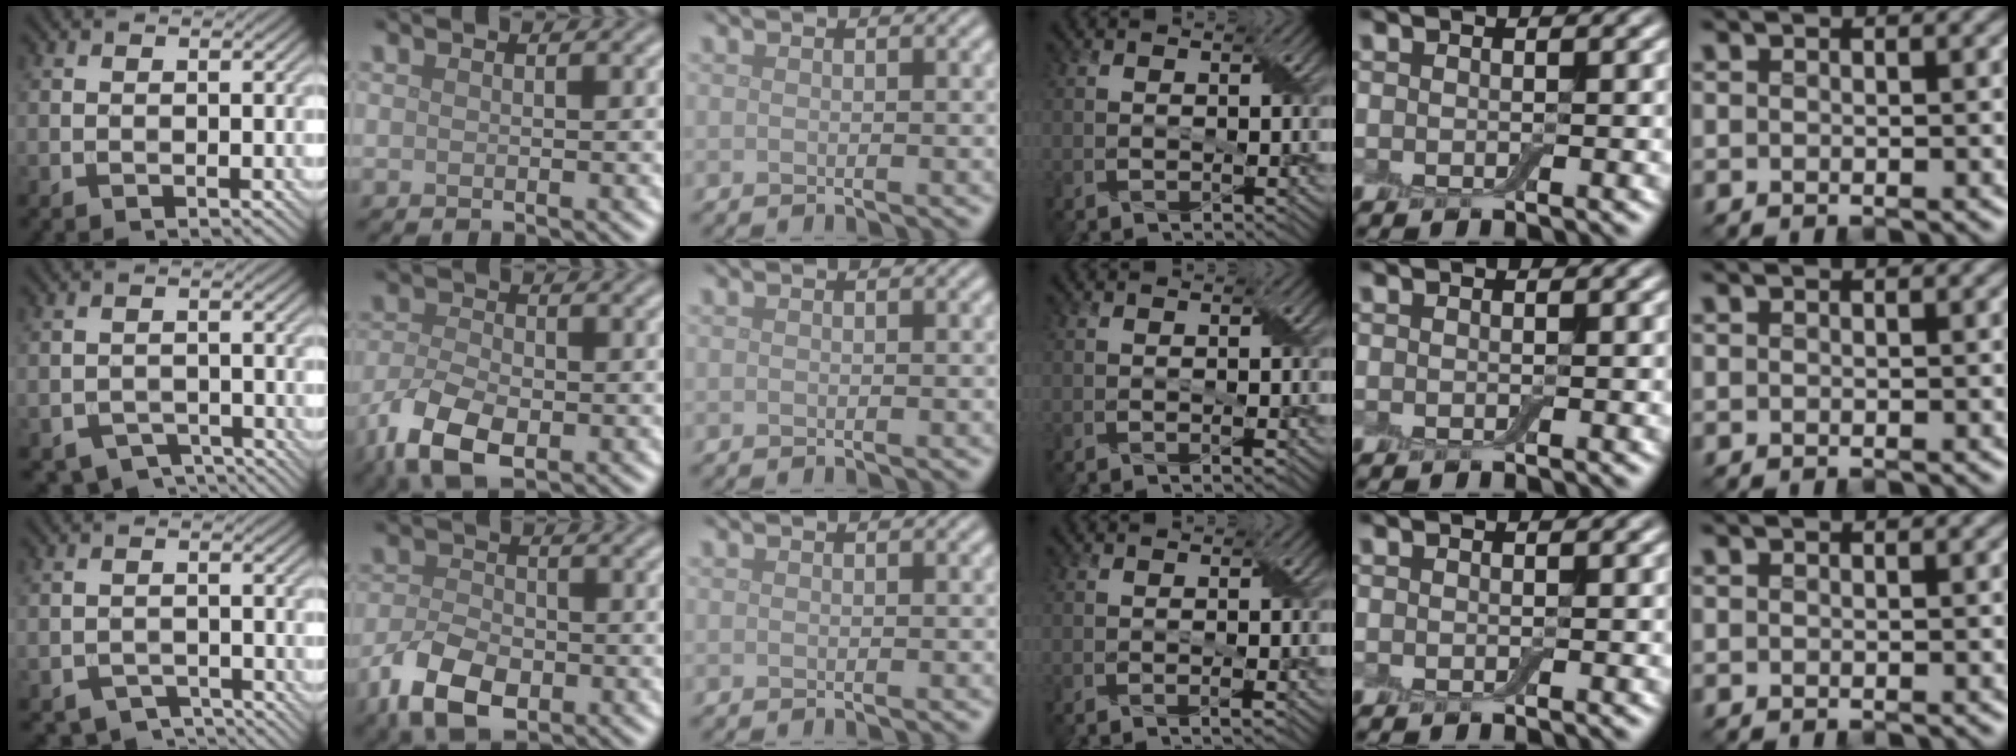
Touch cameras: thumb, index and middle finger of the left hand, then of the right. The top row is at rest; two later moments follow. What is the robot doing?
{"motion": "peel", "object": "small bumper sticker"}